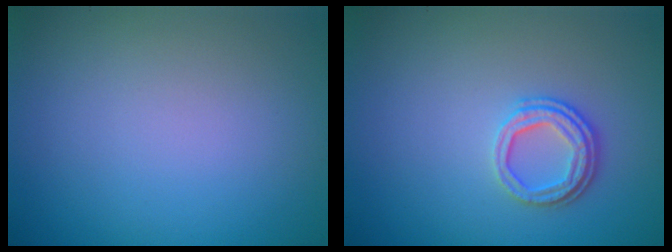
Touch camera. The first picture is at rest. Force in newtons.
{"total": 2.5, "press": 2.1, "slide": 1.4}